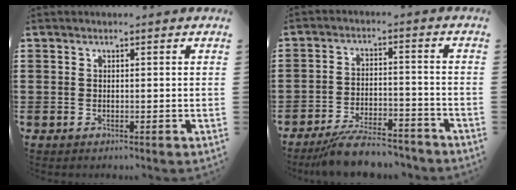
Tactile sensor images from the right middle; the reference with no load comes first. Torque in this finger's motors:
{"motor_torque": [1.08, -1.06, 0.30, 0.03]}